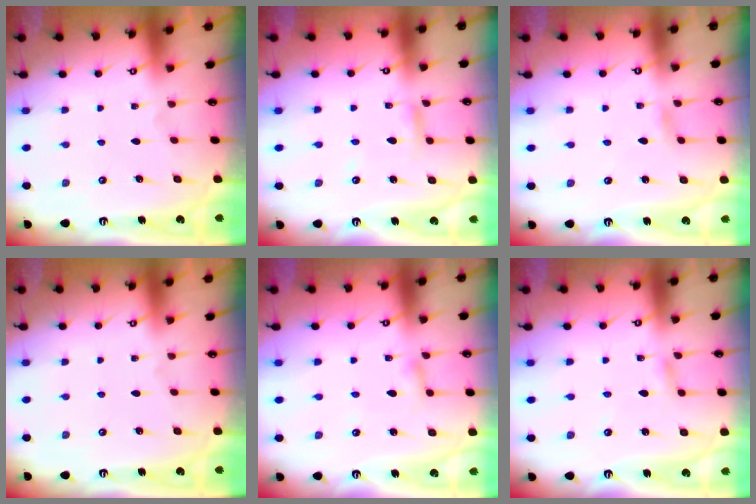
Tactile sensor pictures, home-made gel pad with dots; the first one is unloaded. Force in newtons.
{"total": 4.5, "press": 4.5, "slide": 0.4}
{"total": 1.7, "press": 1.7, "slide": 0.1}
{"total": 0.0}
{"total": 2.6, "press": 2.6, "slide": 0.2}
{"total": 2.1, "press": 2.1, "slide": 0.2}